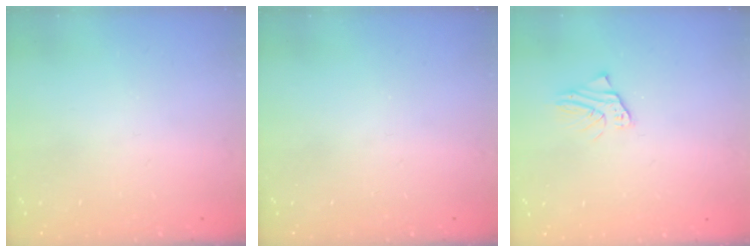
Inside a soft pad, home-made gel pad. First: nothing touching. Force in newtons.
{"total": 0.0}
{"total": 2.8, "press": 2.8, "slide": 0.3}